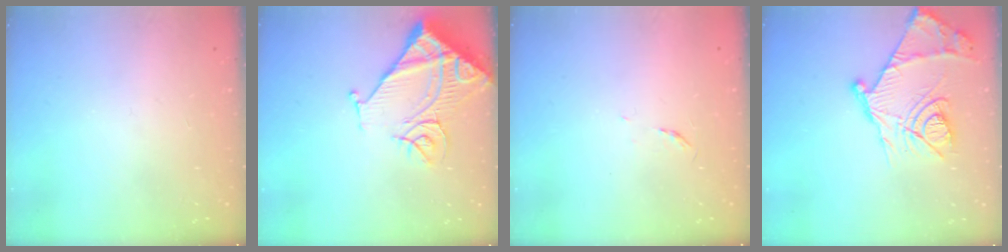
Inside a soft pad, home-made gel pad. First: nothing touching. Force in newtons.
{"total": 17.1, "press": 17.0, "slide": 1.8}
{"total": 3.1, "press": 3.0, "slide": 0.5}
{"total": 18.9, "press": 18.8, "slide": 1.6}